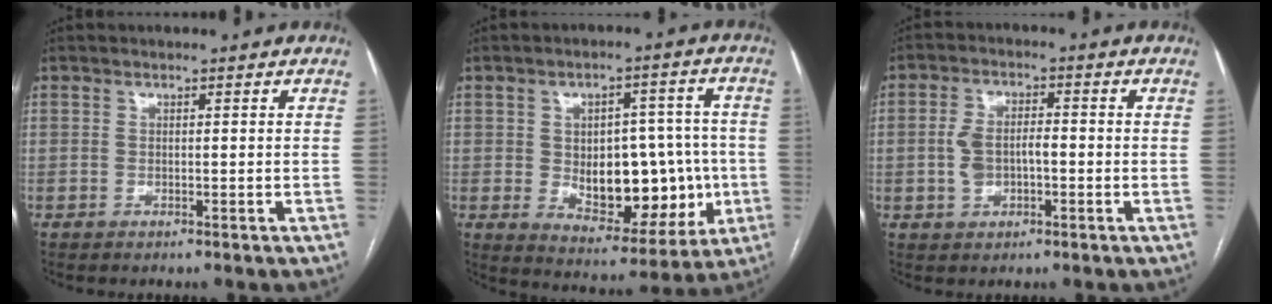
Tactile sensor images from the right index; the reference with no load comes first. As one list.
[{"total": 15.4, "force": [-1.5, 8.3, 12.9], "torque": [-0.172, 0.020, 0.002]}, {"total": 5.4, "force": [-0.8, 3.2, 4.3], "torque": [-0.090, 0.017, -0.012]}]